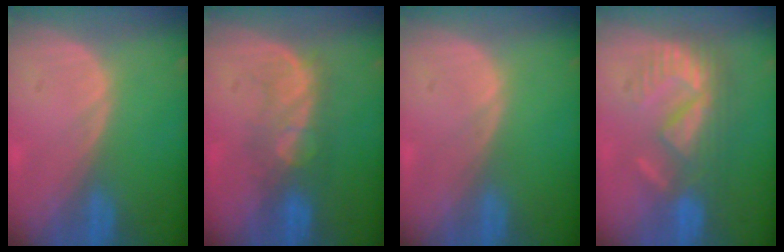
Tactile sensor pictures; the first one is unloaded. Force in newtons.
{"total": 5.6, "press": 5.5, "slide": 1.3}
{"total": 0.0}
{"total": 9.2, "press": 8.0, "slide": 4.6}